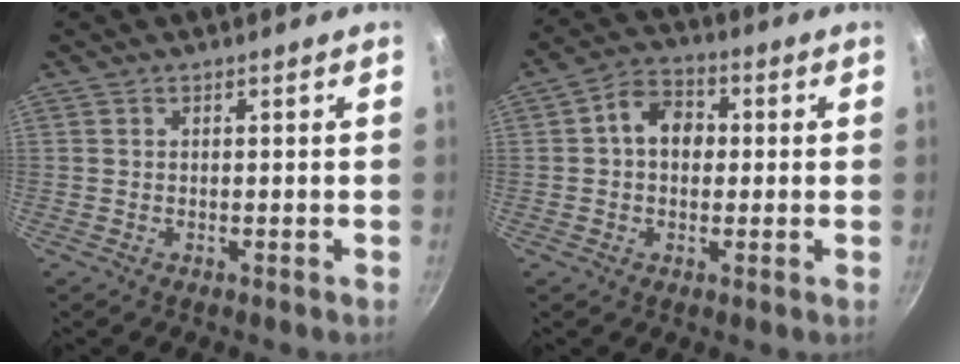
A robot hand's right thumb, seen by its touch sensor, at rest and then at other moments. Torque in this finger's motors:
{"motor_torque": [0.73, 1.62, 0.84, -0.66, 0.04]}